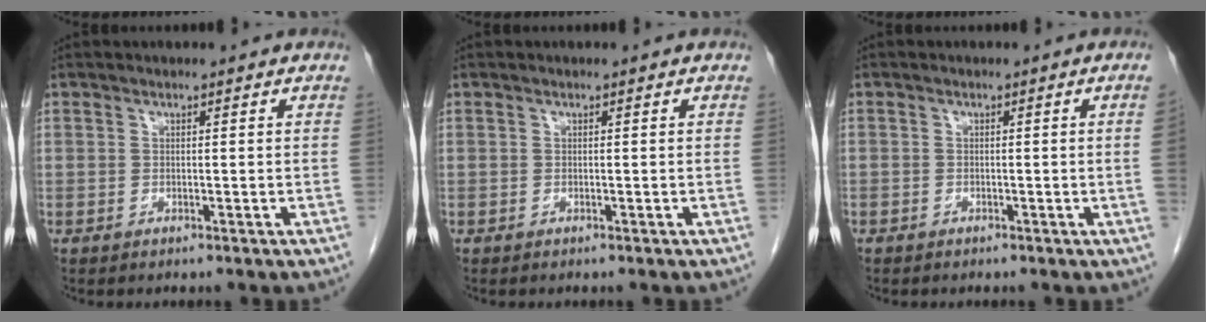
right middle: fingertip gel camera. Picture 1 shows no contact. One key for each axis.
{"total": 0.0}
{"total": 1.1, "fx": -0.3, "fy": -0.4, "fz": 1.0, "tx": -0.011, "ty": 0.001, "tz": -0.006}